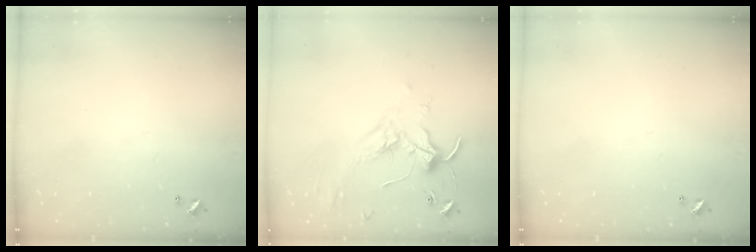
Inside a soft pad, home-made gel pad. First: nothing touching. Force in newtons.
{"total": 1.8, "press": 1.8, "slide": 0.4}
{"total": 0.0}